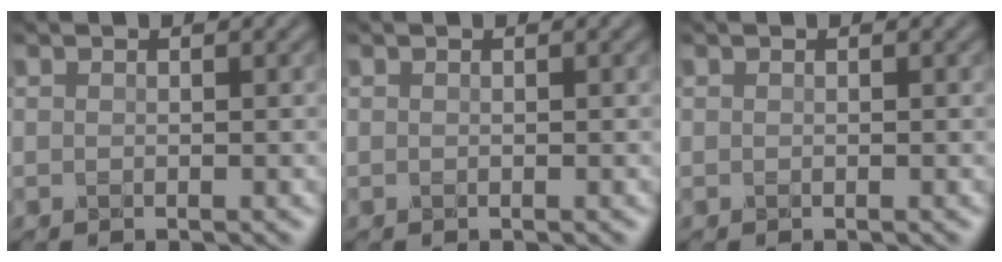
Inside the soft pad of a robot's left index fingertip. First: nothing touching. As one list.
[{"total": 0.0}, {"total": 0.0}]